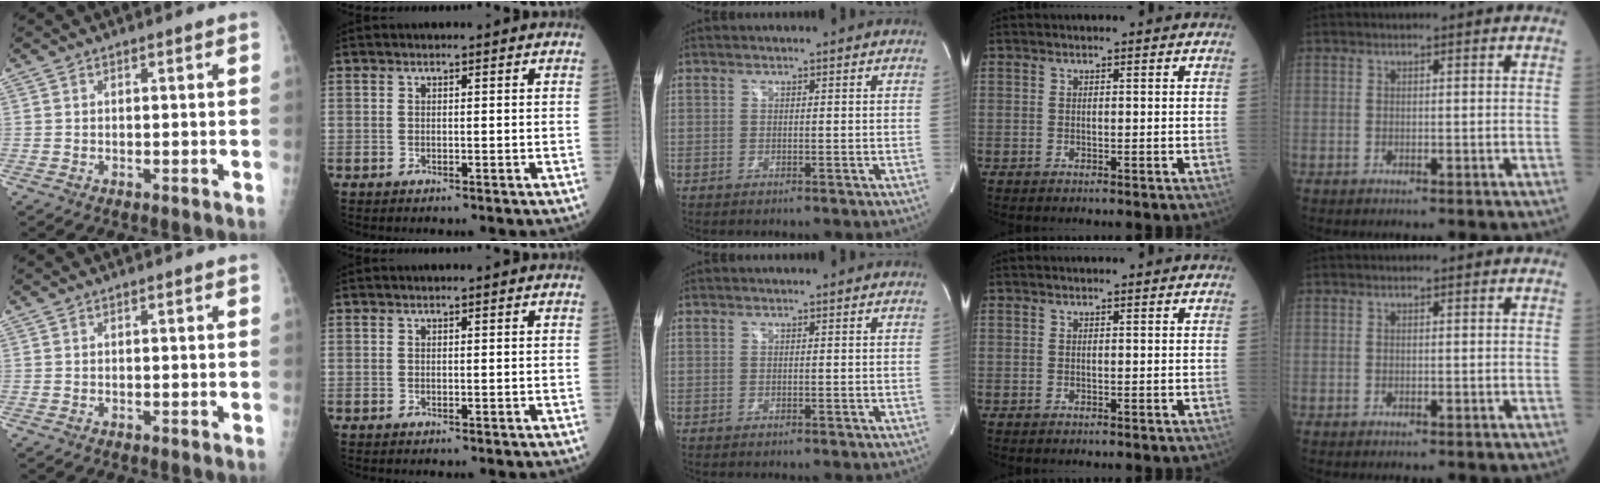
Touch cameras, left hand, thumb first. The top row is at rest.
{}